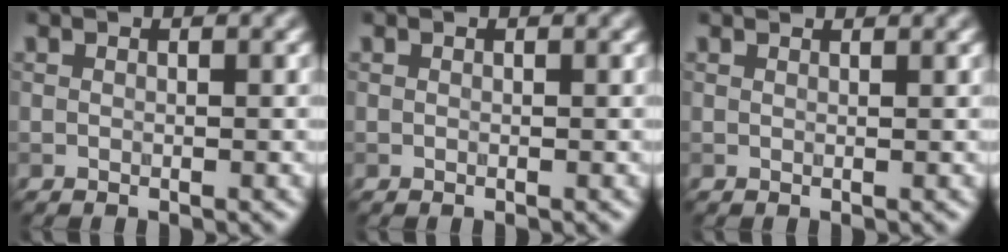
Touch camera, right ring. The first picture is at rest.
{"total": 0.0}
{"total": 1.8, "force": [1.6, 0.5, 0.7], "torque": [-0.007, 0.003, -0.001]}